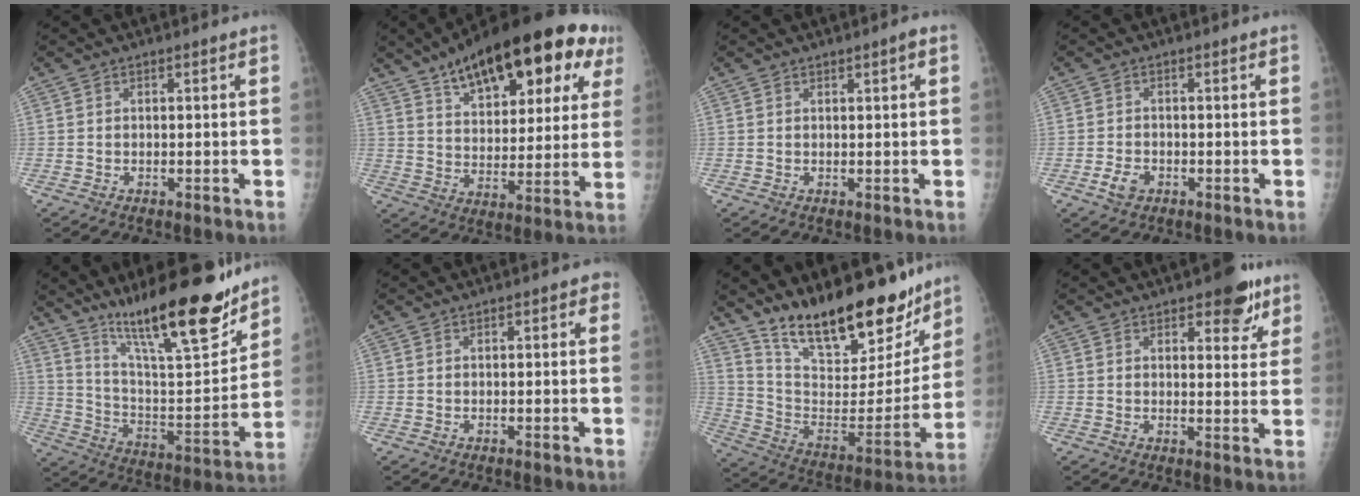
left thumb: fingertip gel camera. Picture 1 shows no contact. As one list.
[{"total": 25.8, "force": [14.2, 11.5, 18.2], "torque": [-0.237, -0.011, 0.212]}, {"total": 1.1, "force": [0.6, 0.2, 1.0], "torque": [-0.014, 0.000, 0.007]}, {"total": 3.0, "force": [-1.3, 2.1, 1.7], "torque": [-0.030, 0.002, -0.023]}, {"total": 23.2, "force": [17.1, 4.9, 14.9], "torque": [-0.211, -0.094, 0.290]}, {"total": 1.8, "force": [0.6, 0.9, 1.4], "torque": [-0.008, 0.004, 0.003]}, {"total": 25.5, "force": [19.6, 9.3, 13.5], "torque": [-0.178, -0.095, 0.319]}, {"total": 8.2, "force": [5.0, 3.6, 5.4], "torque": [-0.039, -0.021, 0.062]}]